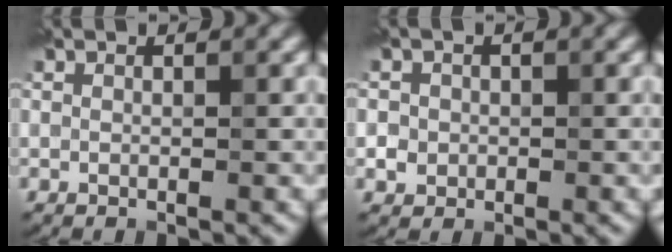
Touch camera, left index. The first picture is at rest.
{"total": 1.9, "force": [0.1, 1.8, 0.4], "torque": [0.007, 0.000, -0.004]}